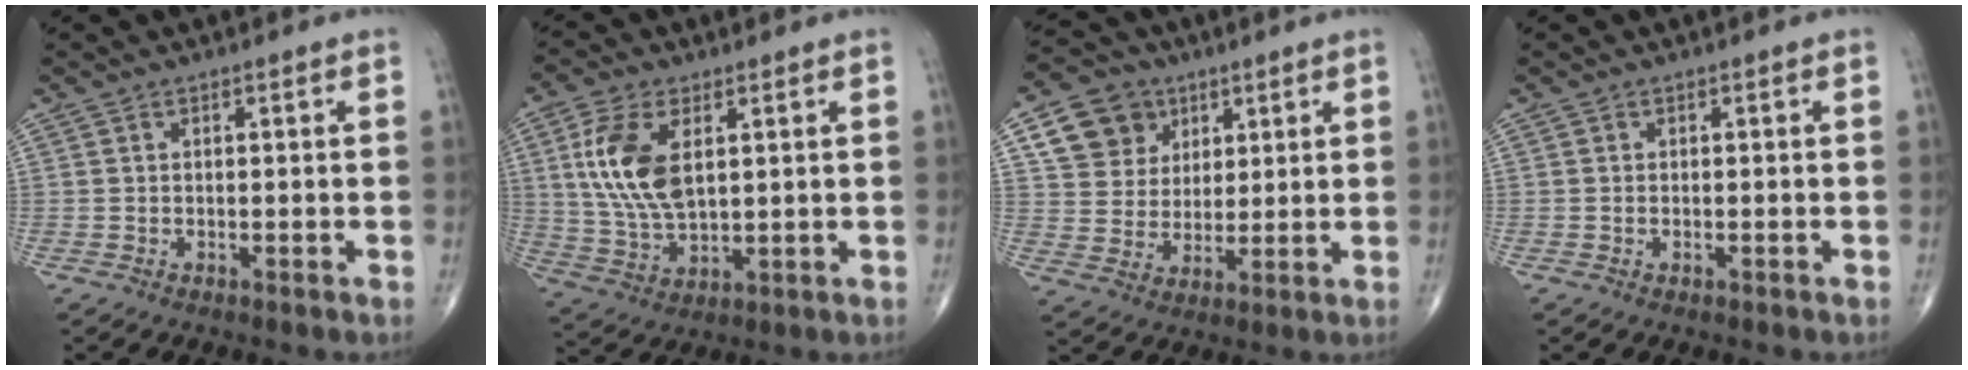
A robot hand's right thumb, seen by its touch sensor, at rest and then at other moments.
{"total": 12.7, "force": [3.4, 6.8, 10.2], "torque": [-0.207, -0.012, 0.073]}
{"total": 11.3, "force": [5.1, 9.4, 3.7], "torque": [-0.034, -0.011, 0.094]}
{"total": 0.5, "force": [-0.2, 0.2, 0.5], "torque": [-0.013, 0.001, -0.002]}